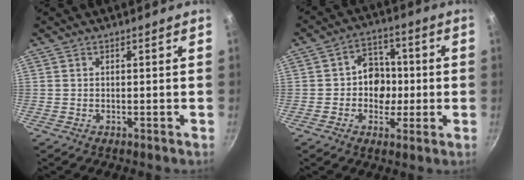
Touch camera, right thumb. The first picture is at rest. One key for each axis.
{"total": 8.6, "fx": -0.3, "fy": 7.3, "fz": 4.6, "tx": -0.014, "ty": 0.012, "tz": -0.016}